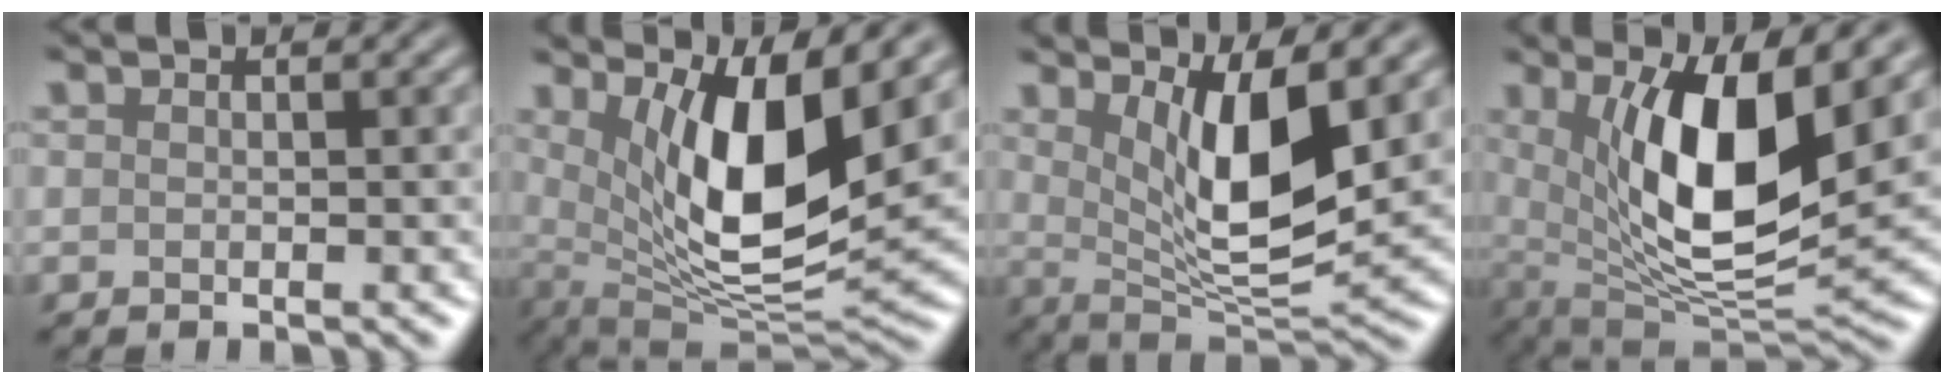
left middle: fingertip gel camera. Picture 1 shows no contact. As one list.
[{"total": 10.3, "force": [3.3, 3.3, 9.2], "torque": [-0.151, -0.022, 0.064]}, {"total": 8.1, "force": [2.6, 2.4, 7.3], "torque": [-0.124, -0.022, 0.050]}, {"total": 10.8, "force": [2.7, 3.8, 9.7], "torque": [-0.166, -0.022, 0.054]}]